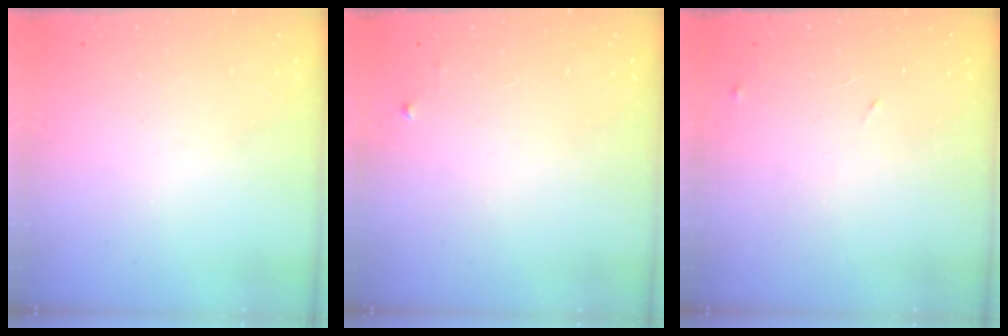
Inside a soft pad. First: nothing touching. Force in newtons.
{"total": 2.5, "press": 2.5, "slide": 0.4}
{"total": 8.1, "press": 8.1, "slide": 0.6}